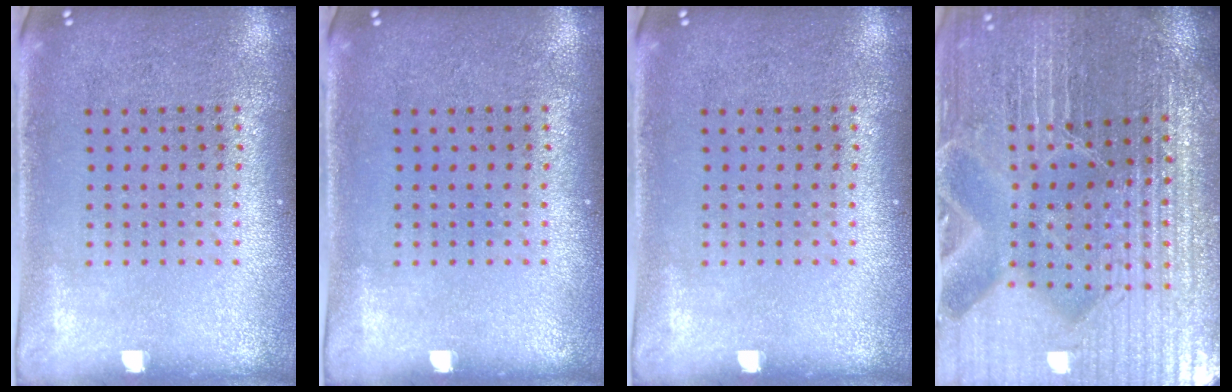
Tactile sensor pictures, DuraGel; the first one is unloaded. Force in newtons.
{"total": 0.0}
{"total": 0.0}
{"total": 5.3, "press": 5.1, "slide": 1.7}